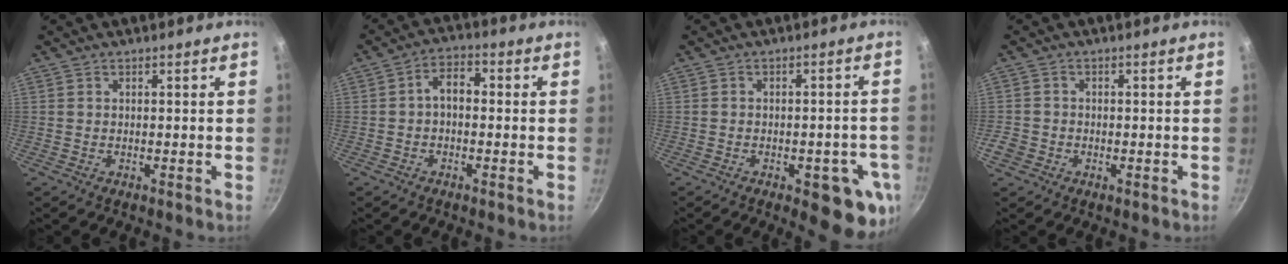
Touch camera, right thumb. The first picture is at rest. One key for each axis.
{"total": 4.7, "fx": -0.3, "fy": 3.0, "fz": 3.6, "tx": -0.048, "ty": 0.017, "tz": -0.013}
{"total": 11.0, "fx": -4.2, "fy": 4.6, "fz": 9.1, "tx": -0.070, "ty": 0.011, "tz": -0.049}
{"total": 3.3, "fx": -1.3, "fy": 2.8, "fz": 1.2, "tx": -0.022, "ty": 0.011, "tz": -0.025}